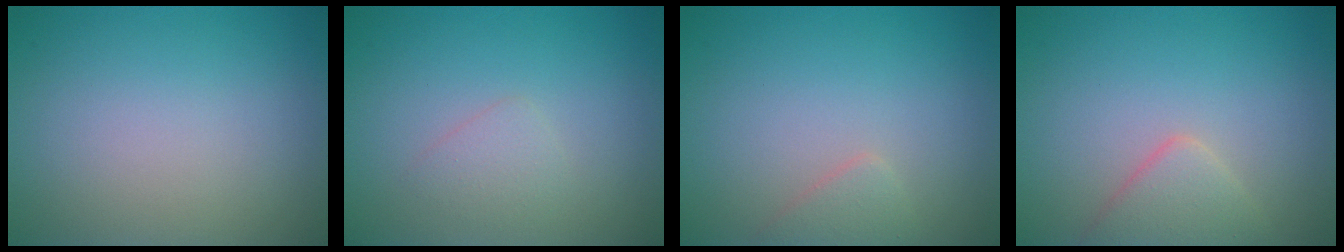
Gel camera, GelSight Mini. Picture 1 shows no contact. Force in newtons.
{"total": 1.3, "press": 1.3, "slide": 0.1}
{"total": 1.3, "press": 1.3, "slide": 0.1}
{"total": 2.6, "press": 2.6, "slide": 0.2}